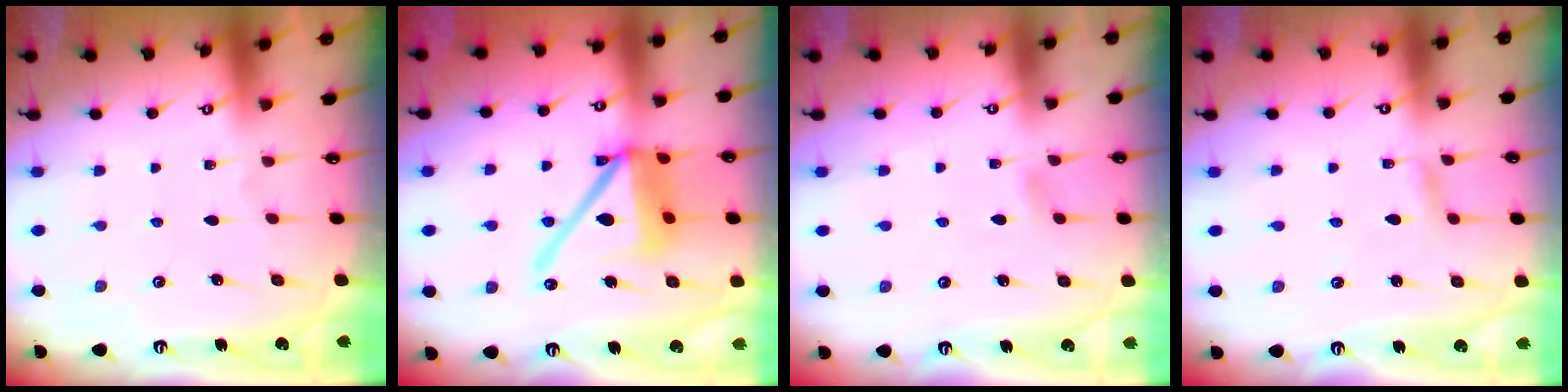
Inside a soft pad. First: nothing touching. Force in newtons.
{"total": 15.2, "press": 15.1, "slide": 1.9}
{"total": 2.8, "press": 2.8, "slide": 0.3}
{"total": 2.2, "press": 2.2, "slide": 0.2}